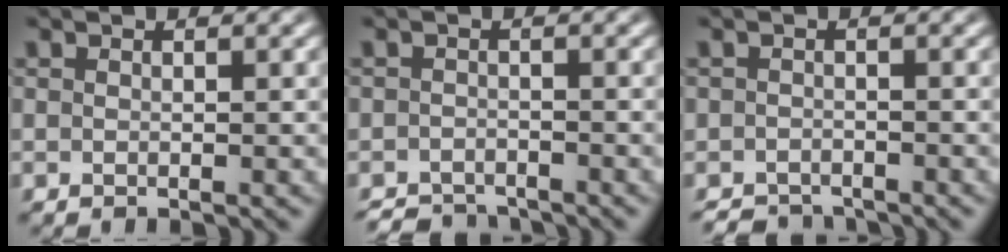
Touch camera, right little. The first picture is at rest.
{"total": 3.7, "force": [-3.6, 0.4, 0.0], "torque": [0.010, -0.022, -0.054]}
{"total": 3.2, "force": [-3.2, 0.4, -0.1], "torque": [0.008, -0.022, -0.046]}